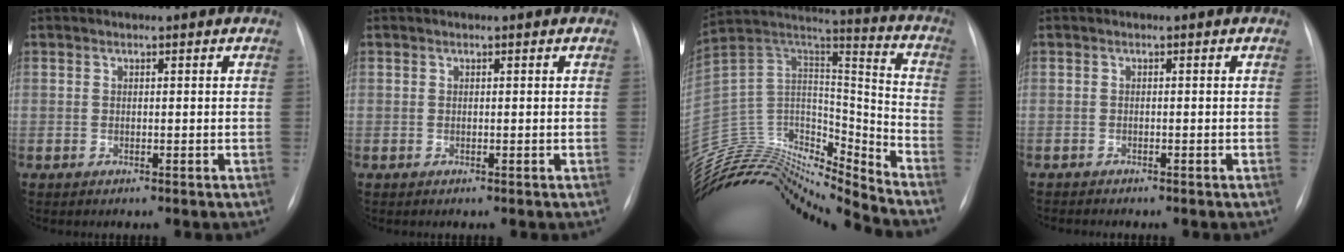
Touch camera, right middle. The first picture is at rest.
{"total": 0.0}
{"total": 22.7, "force": [-21.8, 2.7, 5.7], "torque": [-0.107, 0.063, -0.373]}
{"total": 1.2, "force": [-1.1, 0.2, 0.2], "torque": [-0.003, -0.004, -0.017]}